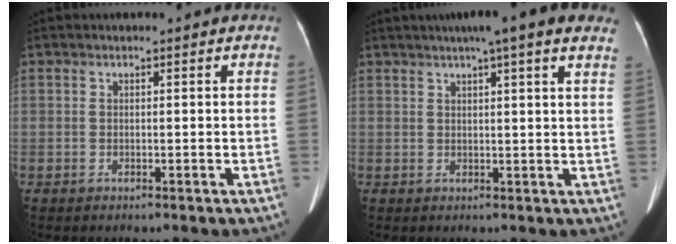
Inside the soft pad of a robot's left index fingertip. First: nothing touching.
{"total": 12.0, "force": [8.9, 0.8, 8.0], "torque": [-0.110, 0.031, 0.101]}